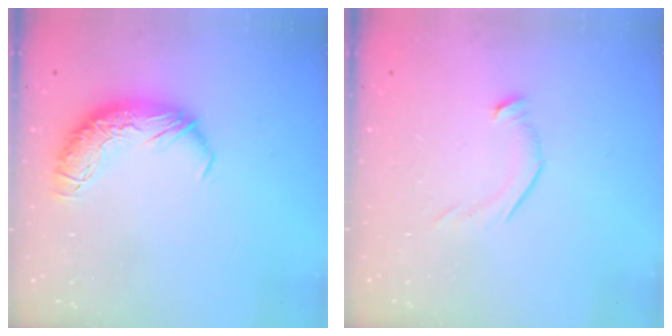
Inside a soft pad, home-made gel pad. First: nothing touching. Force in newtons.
{"total": 6.1, "press": 6.1, "slide": 1.0}